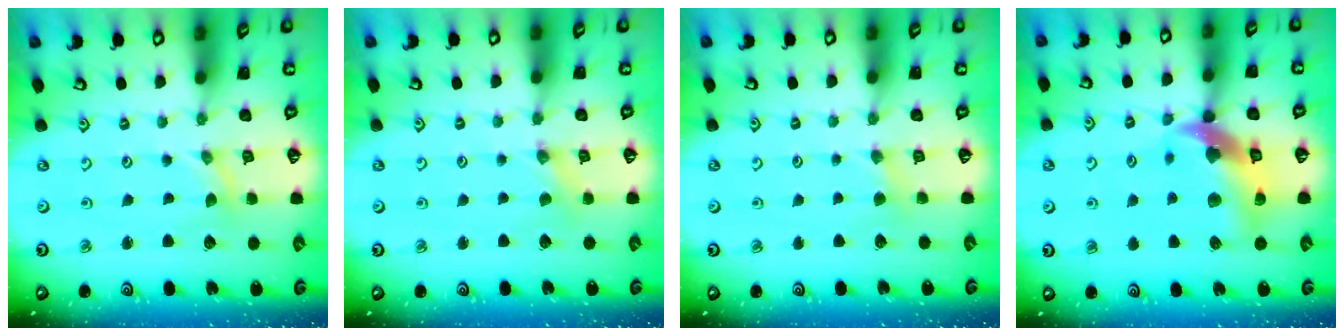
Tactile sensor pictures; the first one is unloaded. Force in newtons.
{"total": 1.7, "press": 1.7, "slide": 0.3}
{"total": 1.9, "press": 1.9, "slide": 0.4}
{"total": 14.9, "press": 14.8, "slide": 2.1}